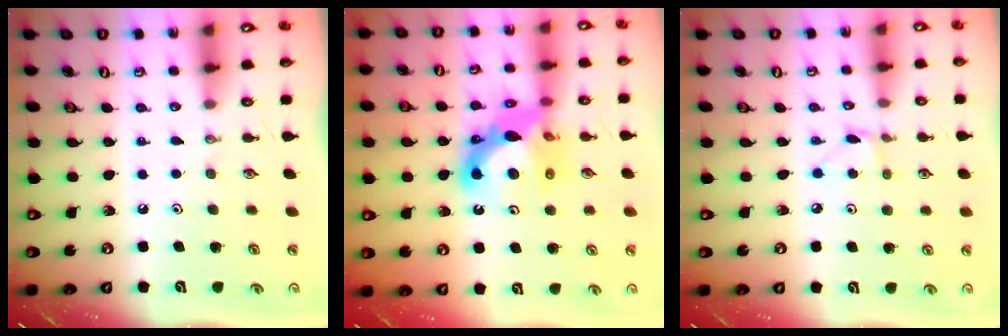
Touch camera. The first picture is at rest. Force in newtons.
{"total": 13.0, "press": 12.7, "slide": 2.6}
{"total": 3.2, "press": 3.1, "slide": 0.4}